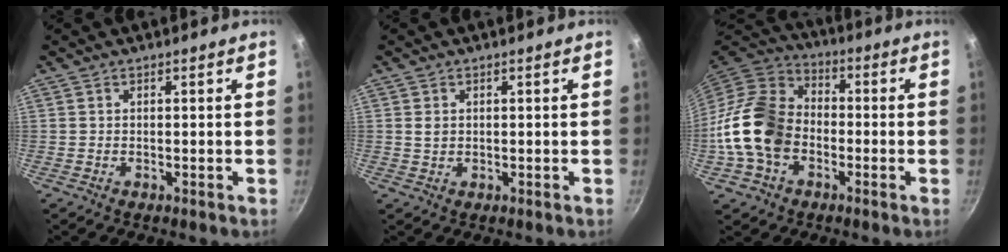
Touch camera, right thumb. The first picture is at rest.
{"total": 1.6, "force": [0.4, 1.3, 0.9], "torque": [-0.014, 0.001, 0.008]}
{"total": 16.5, "force": [-3.8, 12.2, 10.5], "torque": [-0.179, 0.037, -0.090]}